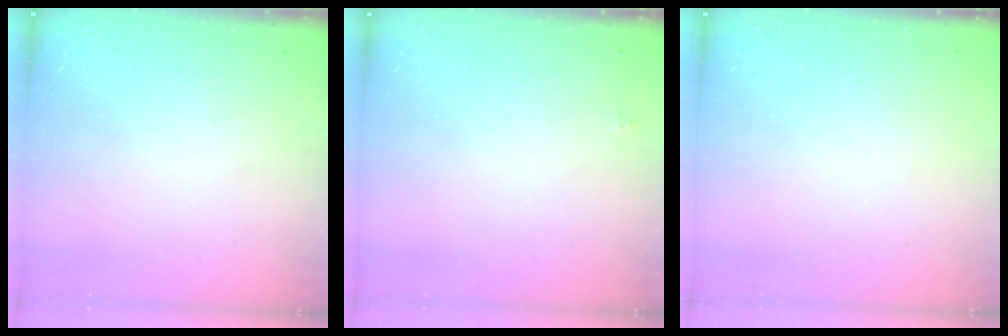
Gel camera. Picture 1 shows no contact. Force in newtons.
{"total": 1.8, "press": 1.7, "slide": 0.1}
{"total": 1.6, "press": 1.6, "slide": 0.1}